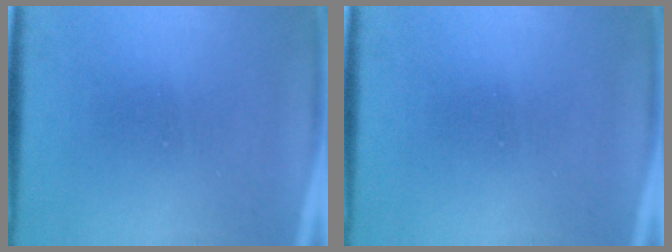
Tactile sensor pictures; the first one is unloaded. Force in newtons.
{"total": 0.0}